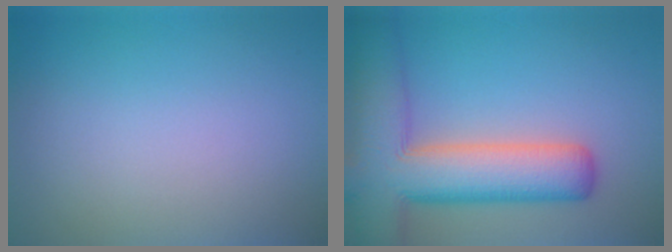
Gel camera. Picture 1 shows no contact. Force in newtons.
{"total": 11.2, "press": 11.2, "slide": 0.7}